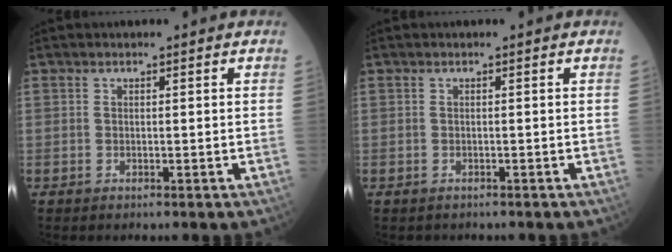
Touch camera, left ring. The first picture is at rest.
{"total": 1.0, "force": [-0.9, 0.6, 0.1], "torque": [-0.009, 0.001, -0.010]}